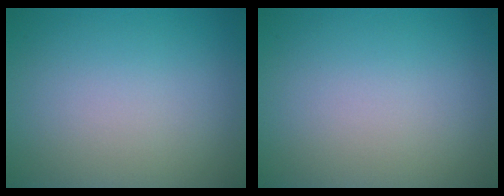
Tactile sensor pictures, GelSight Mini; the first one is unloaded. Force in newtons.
{"total": 0.0}